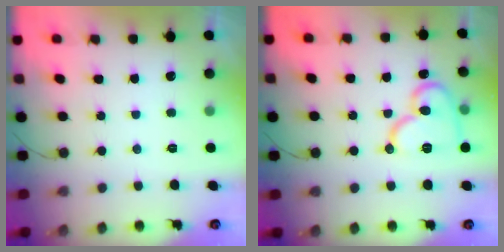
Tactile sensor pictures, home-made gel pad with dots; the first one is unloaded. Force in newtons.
{"total": 14.7, "press": 14.6, "slide": 1.8}